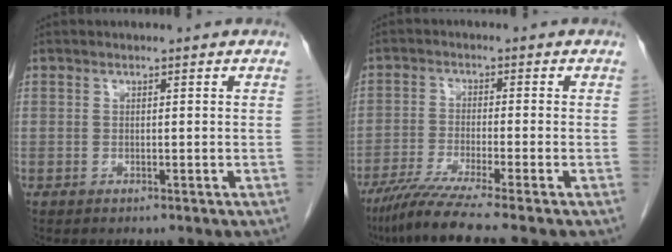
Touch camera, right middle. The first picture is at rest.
{"total": 8.2, "force": [-6.5, -1.4, 4.8], "torque": [-0.079, -0.031, -0.113]}